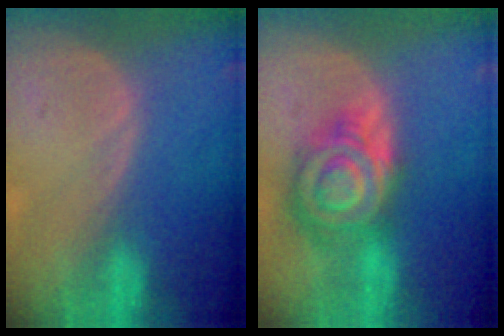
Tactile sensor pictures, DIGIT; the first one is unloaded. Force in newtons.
{"total": 9.2, "press": 9.2, "slide": 0.6}